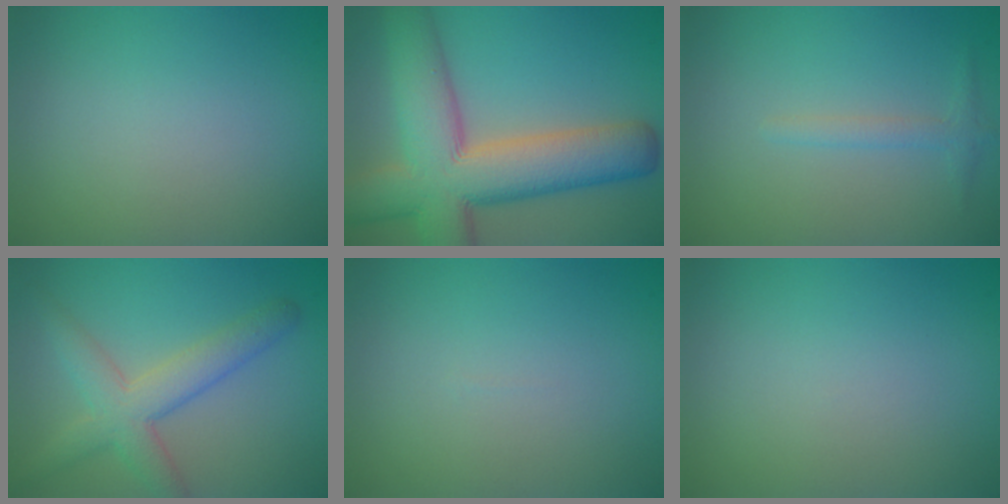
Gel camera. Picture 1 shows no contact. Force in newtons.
{"total": 12.7, "press": 12.7, "slide": 0.7}
{"total": 1.4, "press": 1.4, "slide": 0.0}
{"total": 4.9, "press": 4.9, "slide": 0.3}
{"total": 0.0}
{"total": 0.0}